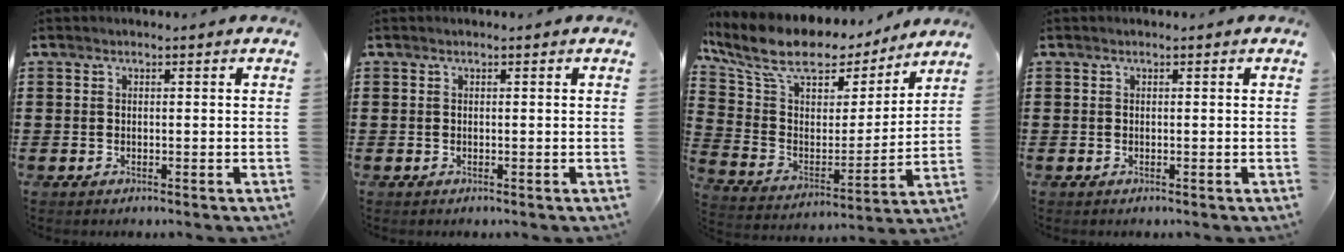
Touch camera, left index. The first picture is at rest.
{"total": 0.0}
{"total": 10.7, "force": [8.4, 4.6, 4.8], "torque": [-0.128, -0.053, 0.145]}
{"total": 0.0}